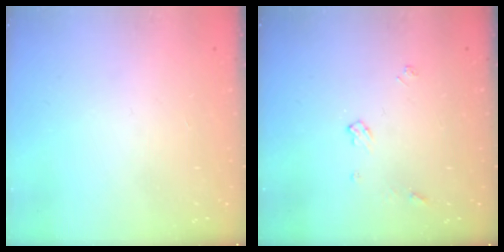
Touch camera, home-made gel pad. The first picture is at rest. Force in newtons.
{"total": 4.9, "press": 4.9, "slide": 0.8}